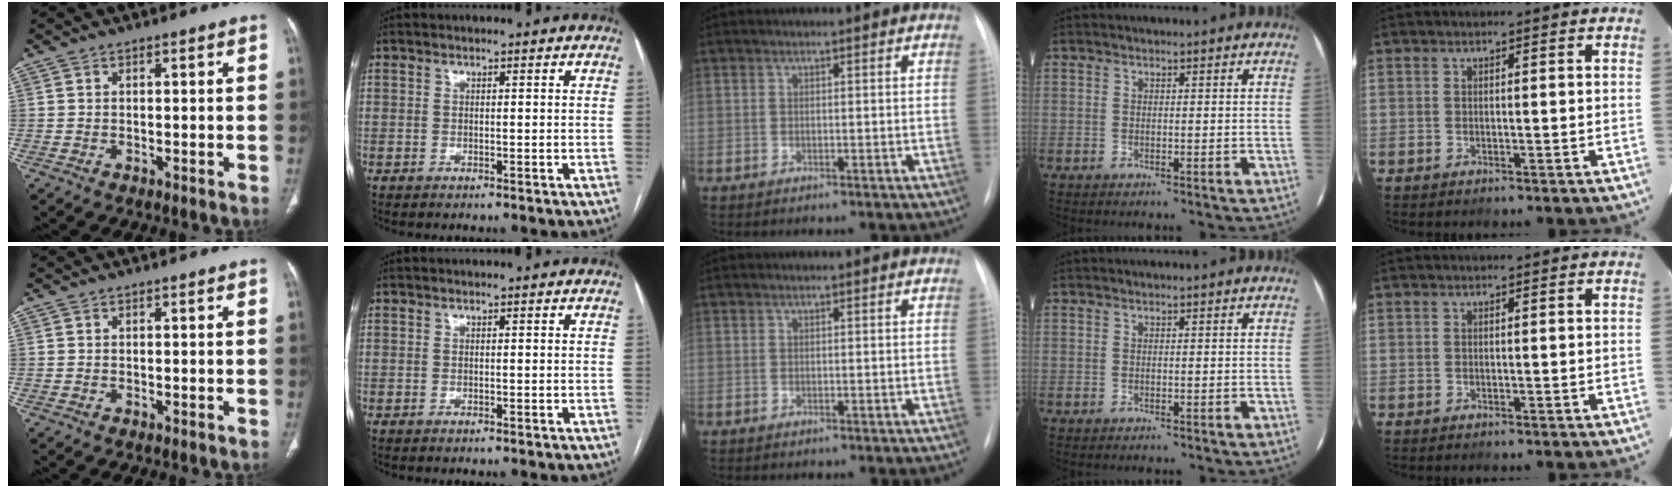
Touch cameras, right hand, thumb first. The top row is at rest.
{}